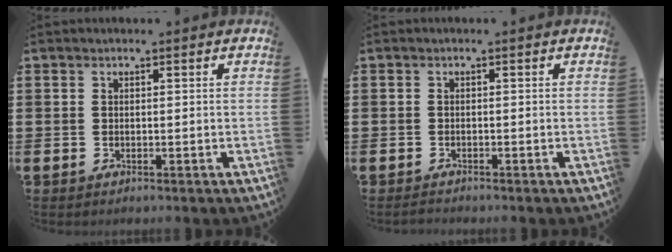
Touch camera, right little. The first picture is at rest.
{"total": 0.6, "force": [-0.5, 0.1, 0.2], "torque": [-0.005, -0.001, -0.011]}